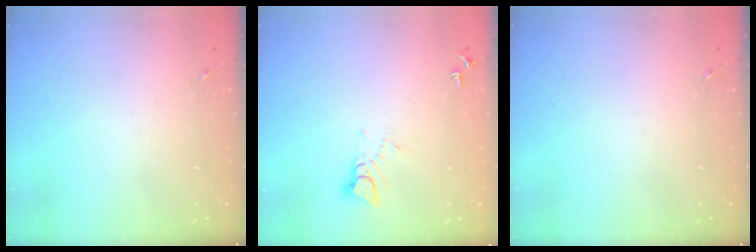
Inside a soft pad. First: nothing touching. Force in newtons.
{"total": 3.8, "press": 3.8, "slide": 0.2}
{"total": 0.0}